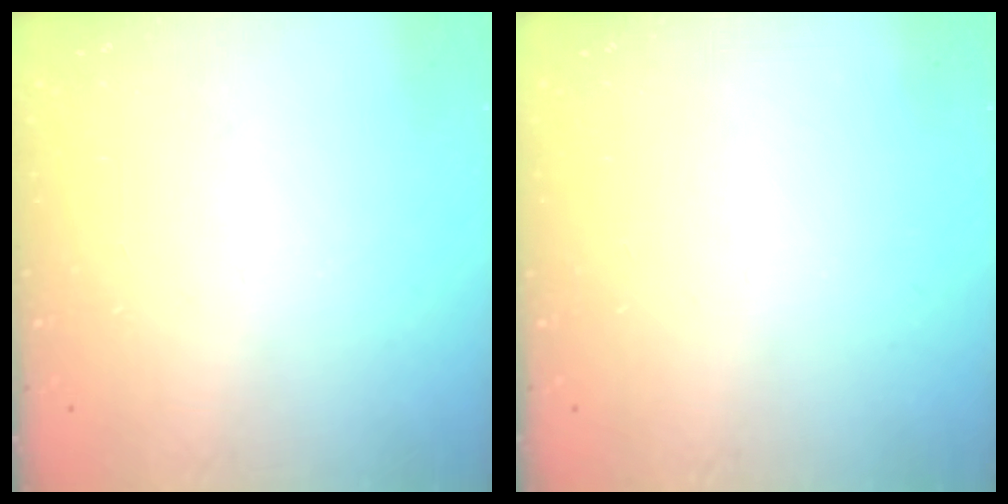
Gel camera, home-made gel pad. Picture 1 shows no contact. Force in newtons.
{"total": 0.0}